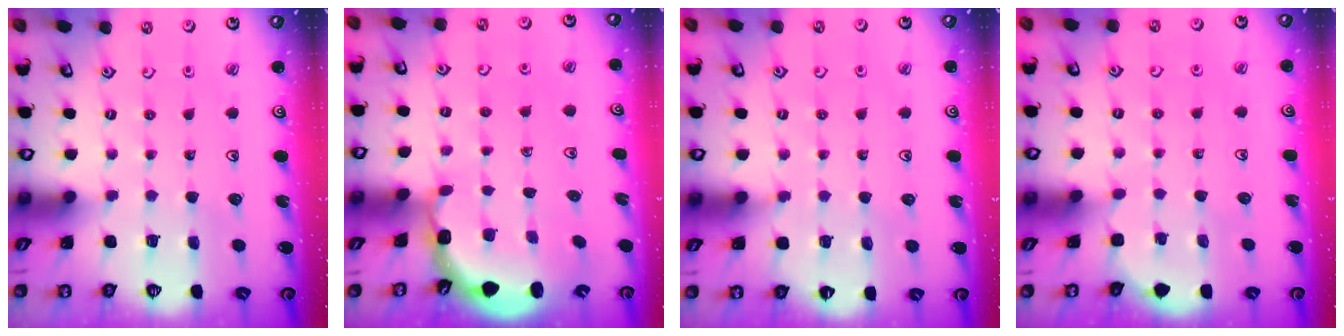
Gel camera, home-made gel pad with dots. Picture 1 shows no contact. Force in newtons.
{"total": 2.0, "press": 1.8, "slide": 0.9}
{"total": 4.5, "press": 4.5, "slide": 0.7}
{"total": 2.2, "press": 2.2, "slide": 0.3}